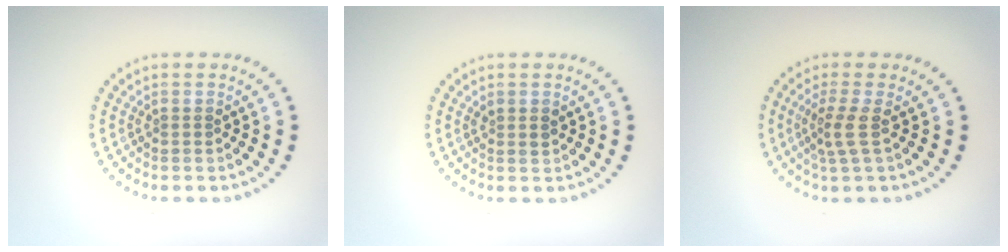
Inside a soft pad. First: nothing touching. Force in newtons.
{"total": 0.8, "press": 0.8, "slide": 0.3}
{"total": 2.2, "press": 1.6, "slide": 1.6}